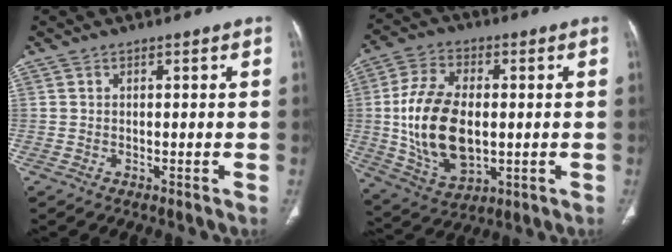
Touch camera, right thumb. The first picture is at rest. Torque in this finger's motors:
{"motor_torque": [-0.68, 1.14, 0.96, 1.02, 0.47]}